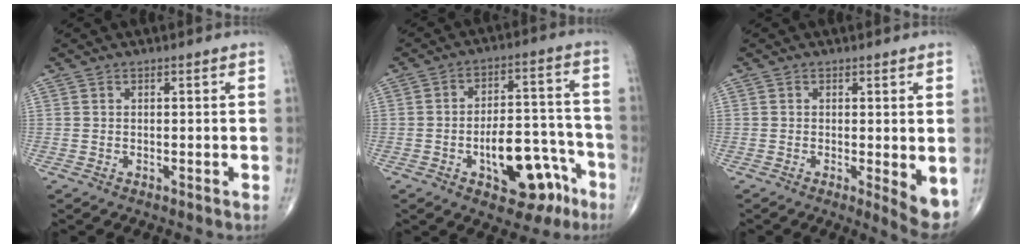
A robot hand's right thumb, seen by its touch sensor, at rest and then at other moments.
{"total": 14.9, "force": [-6.6, 7.5, 11.0], "torque": [-0.125, 0.060, -0.086]}
{"total": 5.2, "force": [-0.5, 1.4, 5.0], "torque": [-0.068, -0.015, -0.010]}